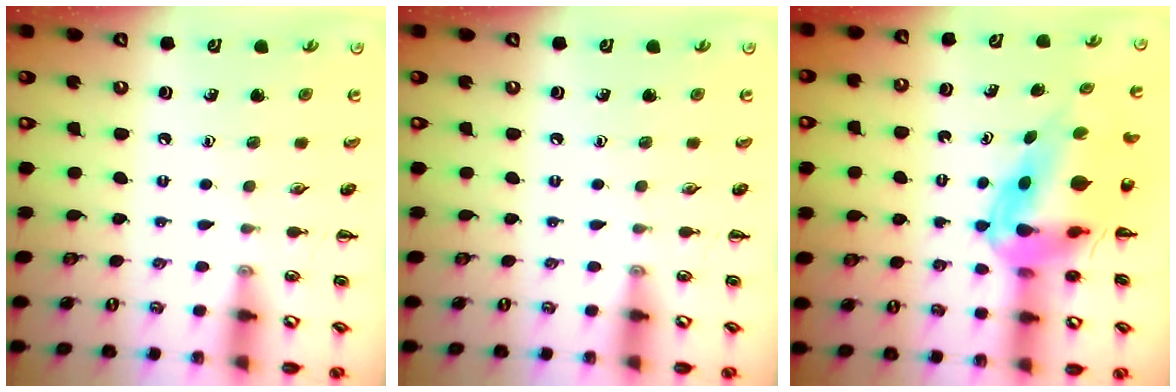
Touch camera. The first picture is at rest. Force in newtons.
{"total": 0.0}
{"total": 10.8, "press": 10.2, "slide": 3.4}